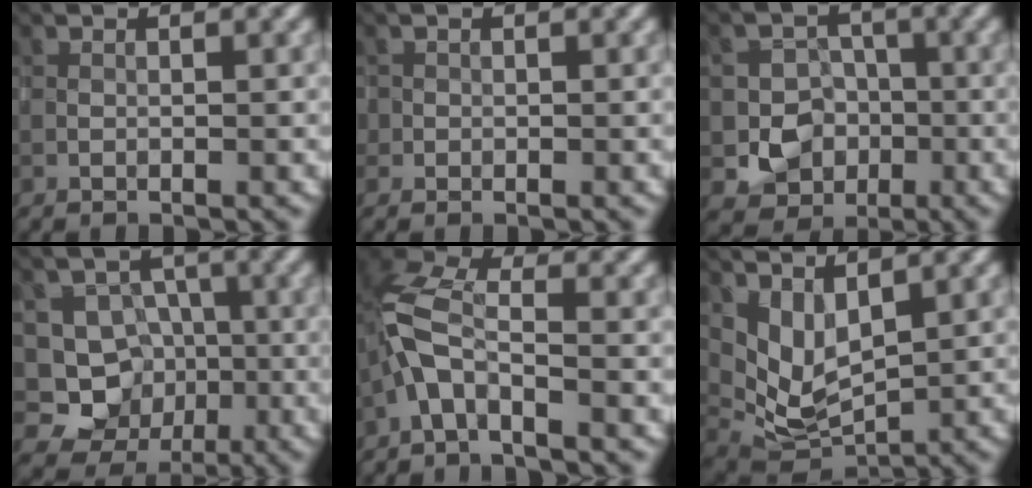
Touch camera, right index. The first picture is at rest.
{"total": 1.0, "force": [-0.4, 0.9, 0.0], "torque": [0.004, 0.000, -0.009]}
{"total": 6.1, "force": [-1.6, 5.6, 1.7], "torque": [-0.001, 0.000, -0.048]}
{"total": 7.3, "force": [-1.7, 7.0, 1.3], "torque": [-0.007, 0.009, -0.050]}
{"total": 4.1, "force": [-1.7, 1.5, 3.4], "torque": [-0.078, 0.010, -0.045]}
{"total": 4.4, "force": [2.6, 2.2, 2.7], "torque": [-0.061, -0.019, 0.060]}